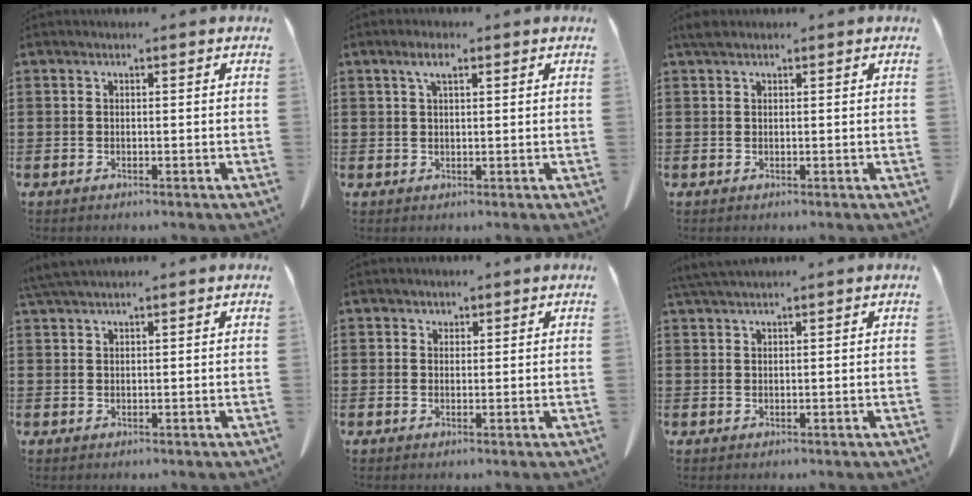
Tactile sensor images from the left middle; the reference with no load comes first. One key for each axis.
{"total": 2.9, "fx": 1.4, "fy": 0.8, "fz": 2.4, "tx": -0.052, "ty": 0.004, "tz": 0.025}
{"total": 1.2, "fx": 0.9, "fy": 0.4, "fz": 0.6, "tx": -0.017, "ty": 0.000, "tz": 0.018}
{"total": 2.3, "fx": 1.9, "fy": 0.0, "fz": 1.1, "tx": -0.028, "ty": -0.001, "tz": 0.039}
{"total": 1.1, "fx": 0.9, "fy": 0.6, "fz": 0.0, "tx": -0.004, "ty": 0.000, "tz": 0.019}
{"total": 1.8, "fx": 1.6, "fy": -0.2, "fz": 0.8, "tx": -0.020, "ty": -0.004, "tz": 0.033}